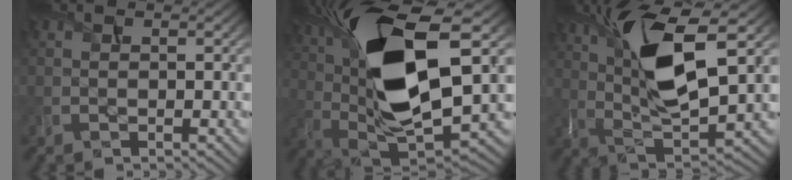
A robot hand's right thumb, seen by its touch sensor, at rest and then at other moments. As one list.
[{"total": 18.3, "force": [4.8, 7.2, 16.1], "torque": [-0.320, 0.013, 0.078]}, {"total": 12.9, "force": [4.2, 4.1, 11.5], "torque": [-0.231, 0.003, 0.081]}]